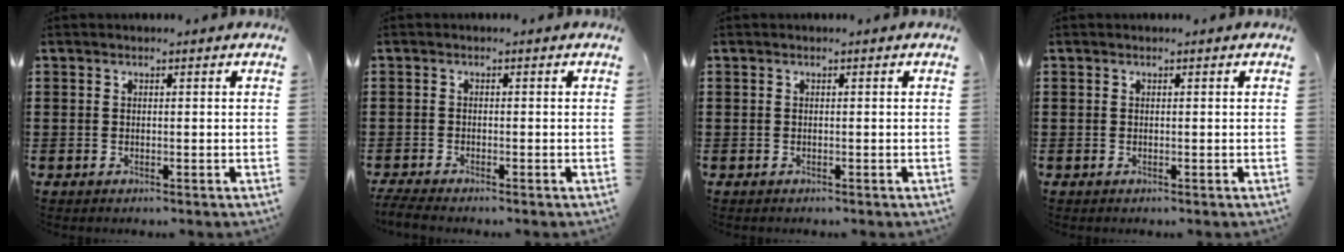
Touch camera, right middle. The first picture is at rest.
{"total": 1.8, "force": [-1.7, -0.1, 0.5], "torque": [-0.018, -0.005, -0.035]}
{"total": 0.0}
{"total": 0.0}